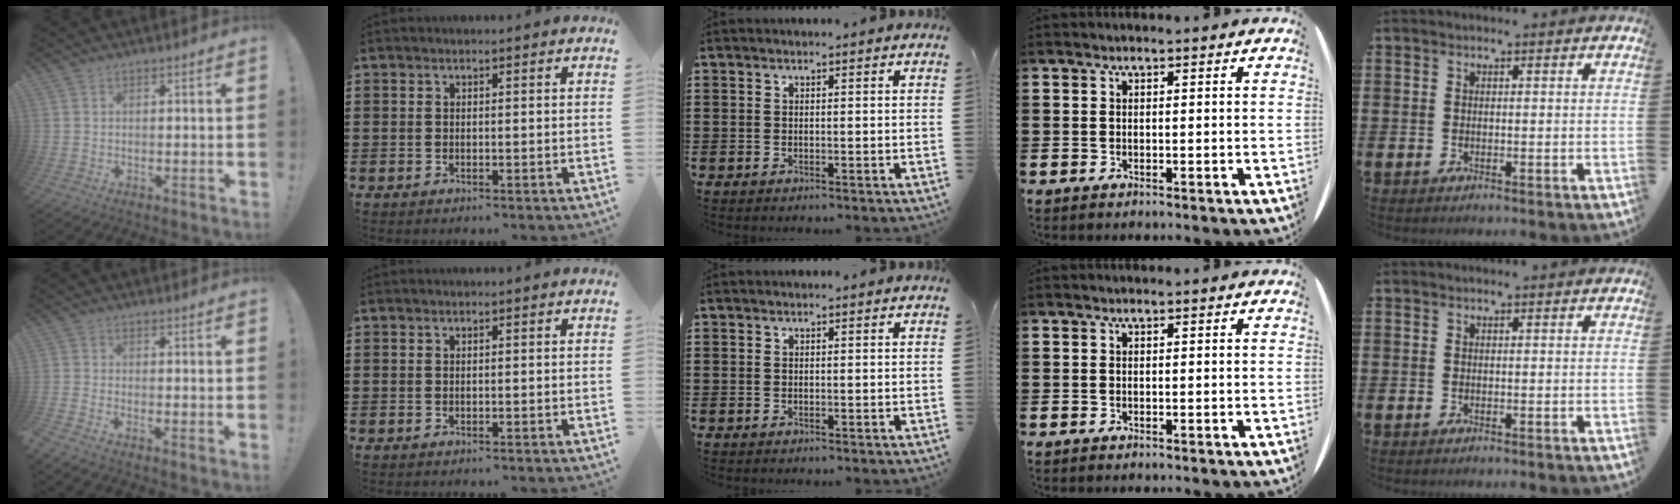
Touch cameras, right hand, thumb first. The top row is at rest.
{"thumb": {"total": 1.5, "force": [-0.7, -0.6, 1.2], "torque": [-0.021, -0.011, -0.012]}}